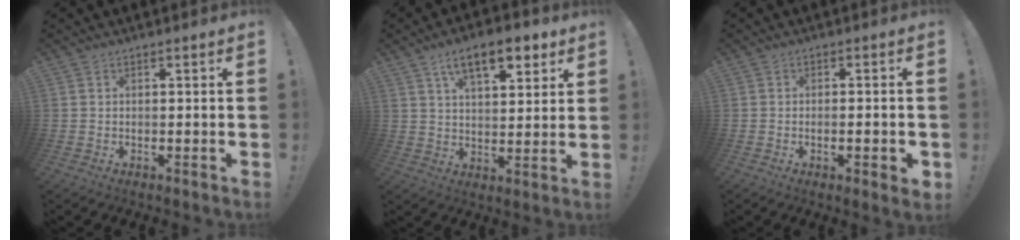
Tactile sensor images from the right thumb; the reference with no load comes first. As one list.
[{"total": 12.5, "force": [7.0, 5.2, 9.0], "torque": [-0.130, -0.023, 0.119]}, {"total": 3.2, "force": [-1.1, 0.7, 3.0], "torque": [-0.042, 0.001, -0.017]}]